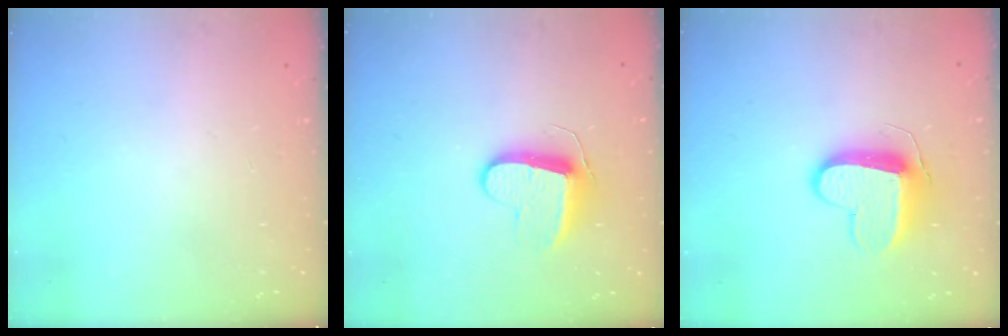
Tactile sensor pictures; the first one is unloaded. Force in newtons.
{"total": 9.7, "press": 9.7, "slide": 0.2}
{"total": 10.3, "press": 10.2, "slide": 0.5}